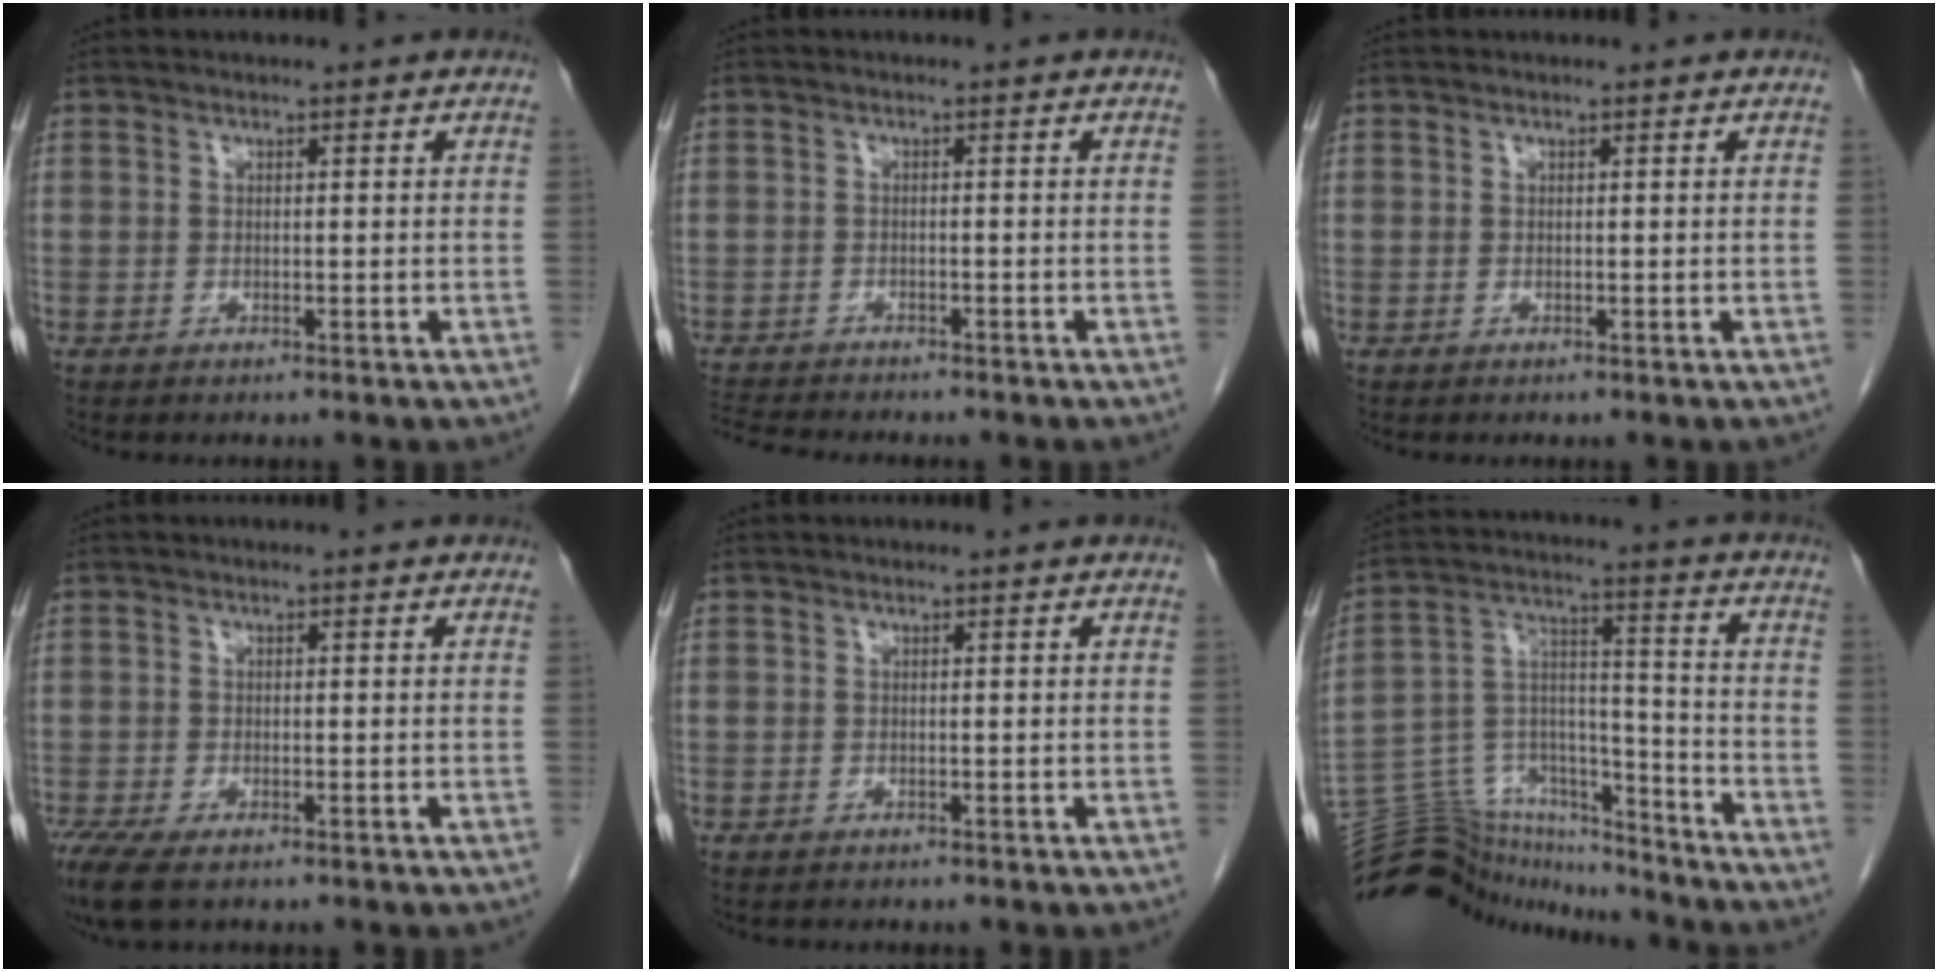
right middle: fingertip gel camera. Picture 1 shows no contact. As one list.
[{"total": 6.8, "force": [-6.3, 0.9, 2.4], "torque": [-0.042, -0.010, -0.100]}, {"total": 0.0}, {"total": 6.8, "force": [-4.6, 2.6, 4.3], "torque": [-0.091, -0.019, -0.078]}, {"total": 0.6, "force": [-0.5, 0.4, 0.0], "torque": [-0.007, 0.003, -0.006]}, {"total": 18.0, "force": [-17.4, 4.3, 2.1], "torque": [-0.043, 0.059, -0.283]}]